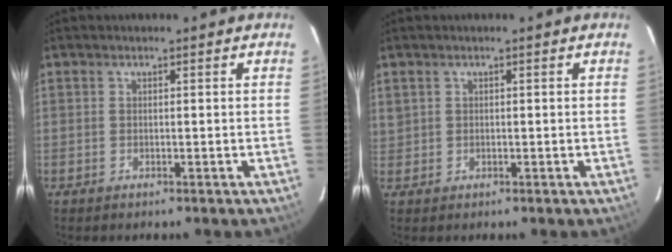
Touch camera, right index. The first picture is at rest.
{"total": 1.5, "force": [0.7, 1.4, 0.3], "torque": [0.000, 0.006, 0.016]}